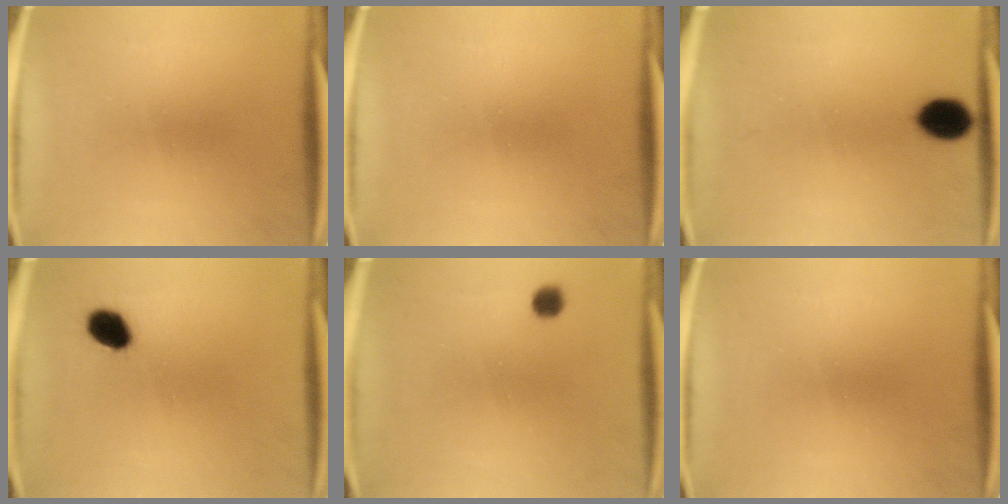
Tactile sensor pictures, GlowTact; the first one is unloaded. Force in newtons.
{"total": 0.0}
{"total": 6.3}
{"total": 5.6}
{"total": 2.6}
{"total": 0.0}